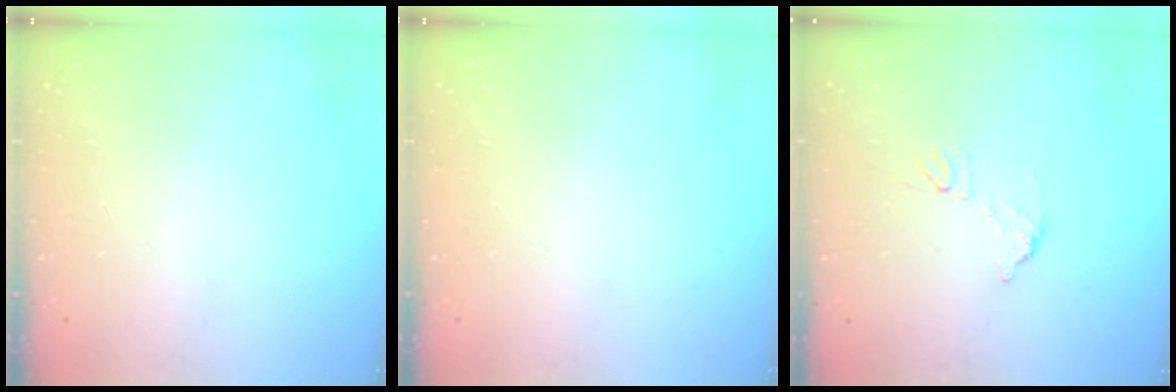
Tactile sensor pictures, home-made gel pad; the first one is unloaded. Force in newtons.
{"total": 0.0}
{"total": 6.7, "press": 6.7, "slide": 0.6}